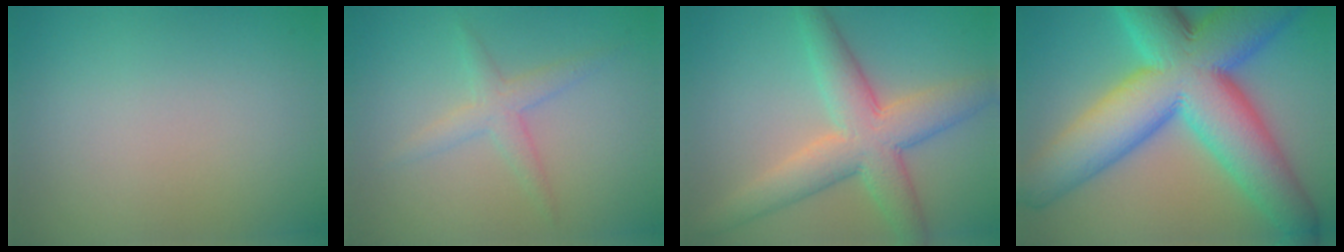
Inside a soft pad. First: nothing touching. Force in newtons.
{"total": 2.2, "press": 2.2, "slide": 0.1}
{"total": 6.9, "press": 6.9, "slide": 0.1}
{"total": 15.8, "press": 15.8, "slide": 0.1}